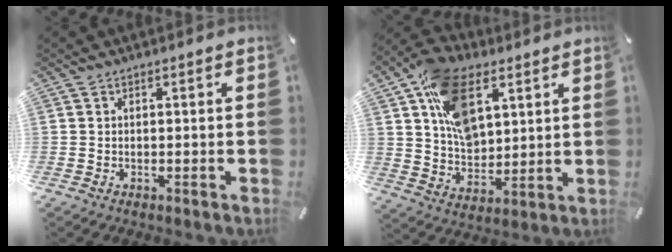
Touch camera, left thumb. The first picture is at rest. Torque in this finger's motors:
{"motor_torque": [2.41, 2.42, 1.40, -1.37, 0.26]}